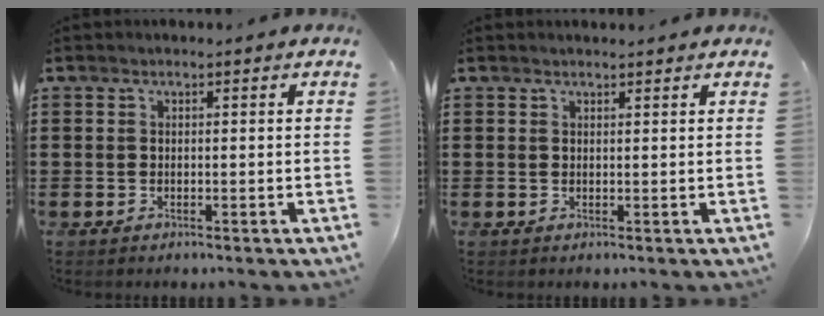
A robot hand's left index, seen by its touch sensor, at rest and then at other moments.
{"total": 0.6, "force": [0.6, 0.1, 0.1], "torque": [-0.004, -0.001, 0.013]}